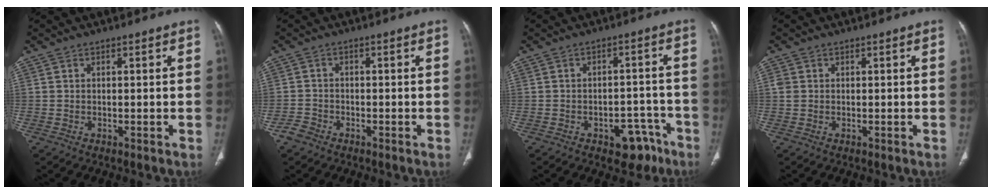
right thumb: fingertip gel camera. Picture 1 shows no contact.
{"total": 2.4, "force": [-1.7, 1.6, 0.4], "torque": [-0.011, 0.009, -0.035]}
{"total": 7.4, "force": [-4.5, 4.6, 3.7], "torque": [-0.020, 0.043, -0.055]}
{"total": 1.4, "force": [0.2, 1.3, 0.6], "torque": [-0.010, 0.002, 0.007]}